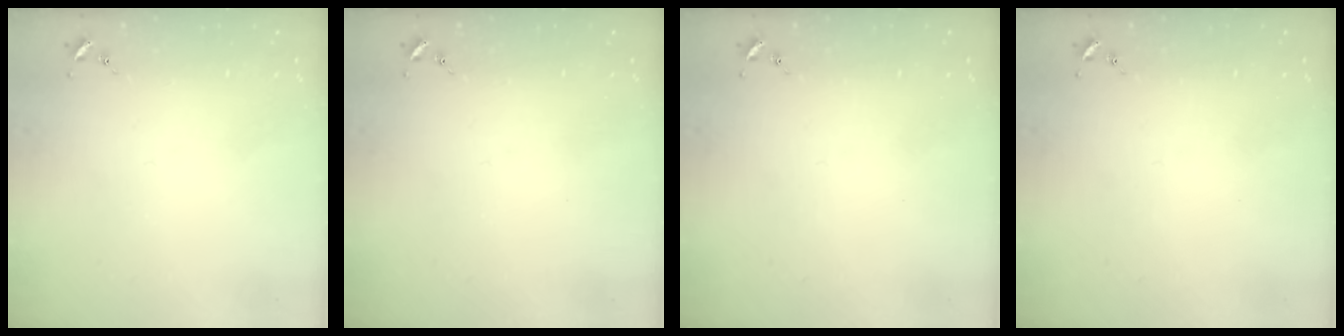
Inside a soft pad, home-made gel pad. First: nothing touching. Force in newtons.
{"total": 0.0}
{"total": 0.0}
{"total": 0.0}